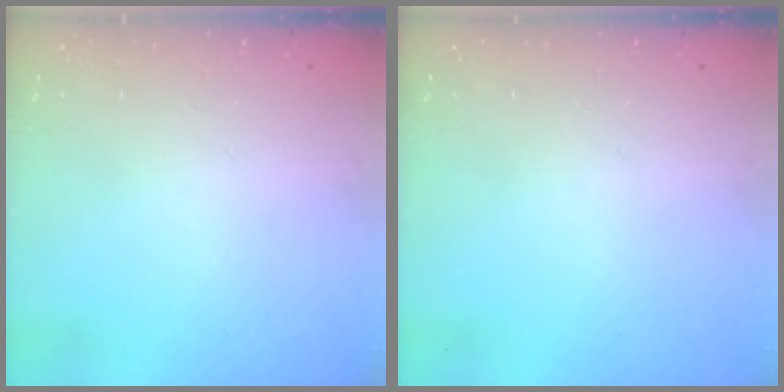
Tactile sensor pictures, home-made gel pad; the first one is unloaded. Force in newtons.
{"total": 0.0}